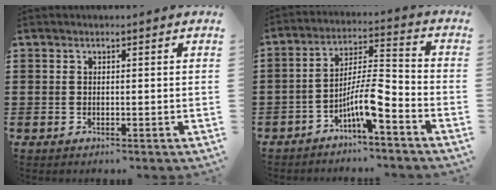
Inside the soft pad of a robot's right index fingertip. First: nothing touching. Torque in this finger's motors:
{"motor_torque": [2.14, 0.00, 0.46, 0.21]}